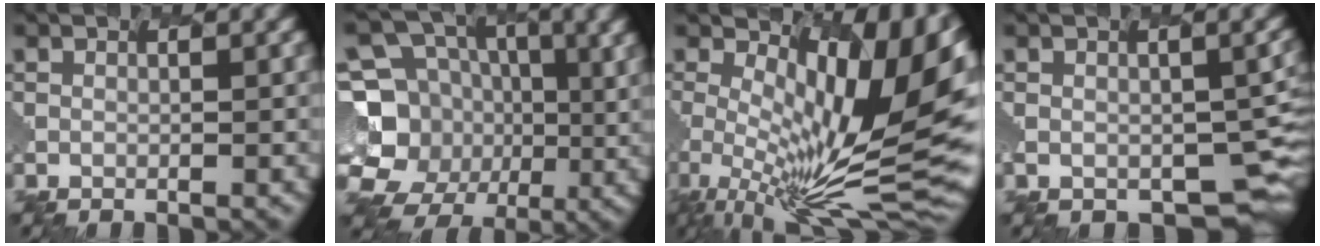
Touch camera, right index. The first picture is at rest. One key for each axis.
{"total": 7.8, "fx": -1.0, "fy": 7.7, "fz": 0.8, "tx": -0.054, "ty": 0.015, "tz": -0.061}
{"total": 11.2, "fx": 3.3, "fy": 3.7, "fz": 10.1, "tx": -0.167, "ty": -0.005, "tz": 0.051}
{"total": 5.7, "fx": -1.6, "fy": 3.5, "fz": 4.2, "tx": -0.070, "ty": -0.025, "tz": -0.019}